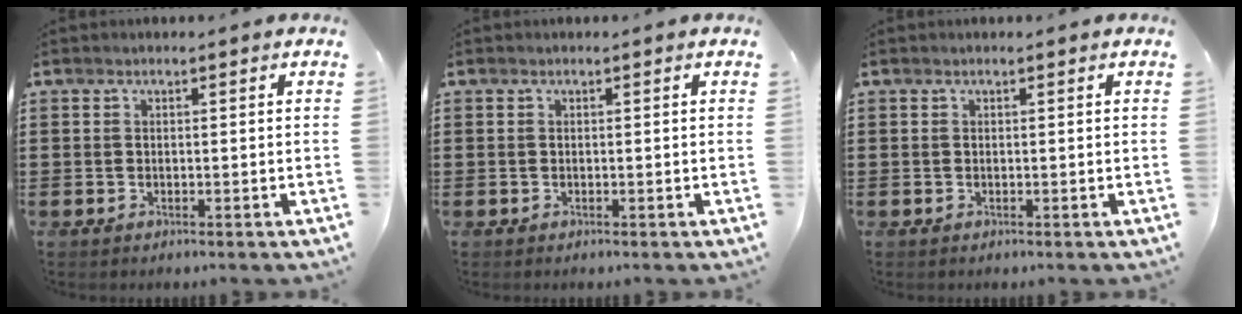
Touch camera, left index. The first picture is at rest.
{"total": 0.0}
{"total": 0.0}